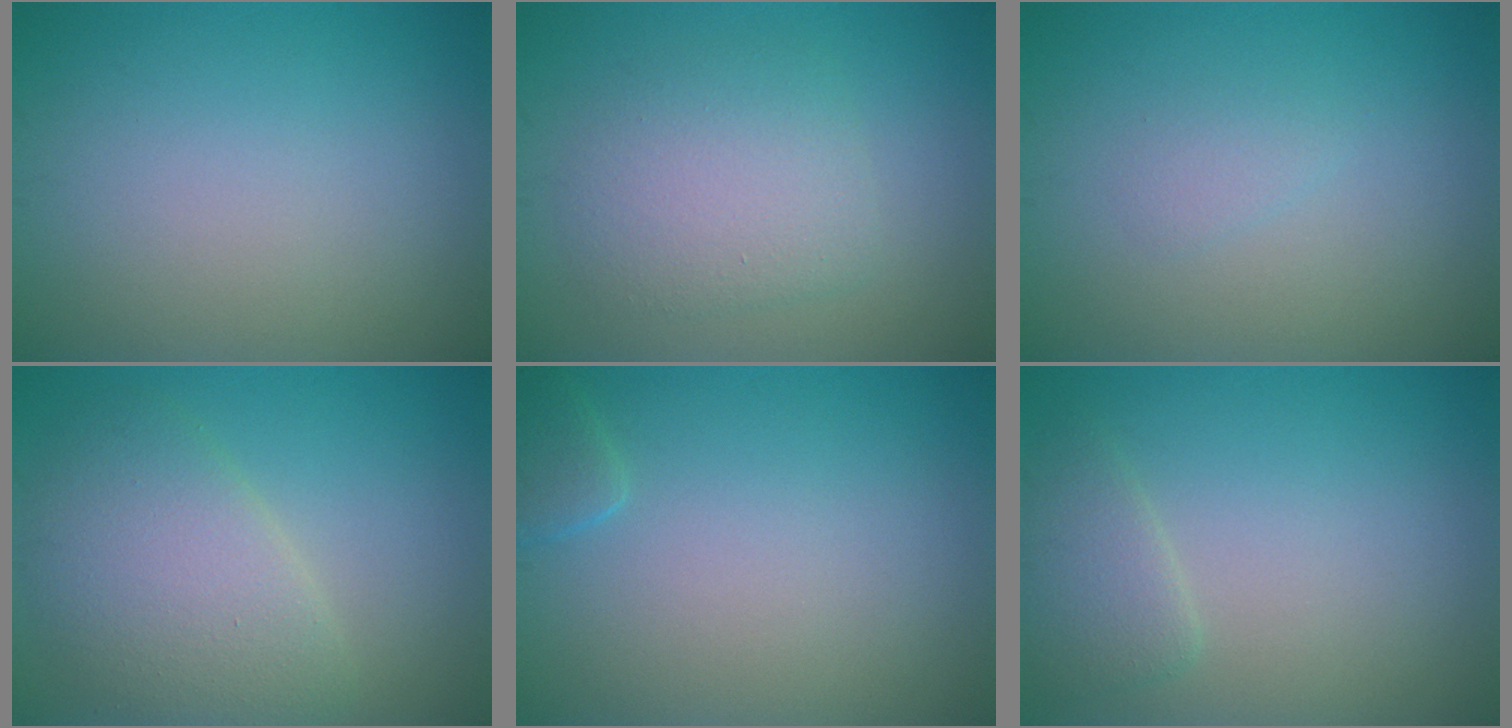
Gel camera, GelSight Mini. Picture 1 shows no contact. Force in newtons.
{"total": 4.1, "press": 4.1, "slide": 0.3}
{"total": 0.9, "press": 0.9, "slide": 0.2}
{"total": 5.9, "press": 5.9, "slide": 0.2}
{"total": 1.3, "press": 1.3, "slide": 0.1}
{"total": 2.2, "press": 2.1, "slide": 0.3}